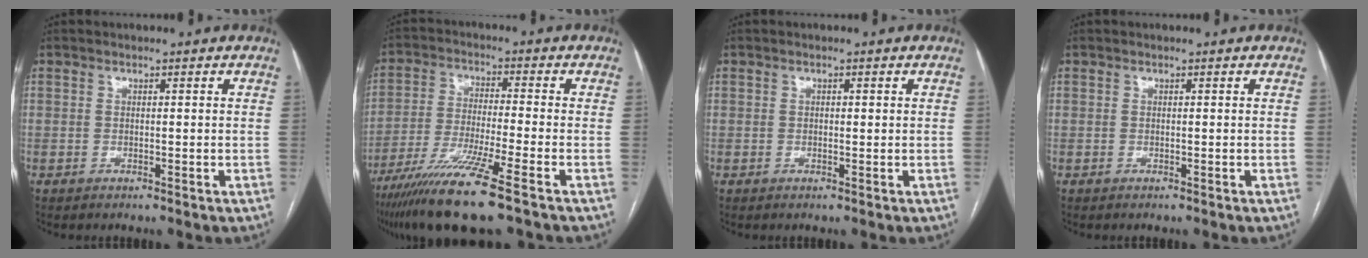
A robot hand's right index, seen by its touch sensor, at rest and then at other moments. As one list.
[{"total": 12.6, "force": [-8.4, -0.8, 9.3], "torque": [-0.183, -0.037, -0.150]}, {"total": 0.8, "force": [0.2, 0.3, 0.7], "torque": [-0.014, 0.000, 0.003]}, {"total": 0.0}]